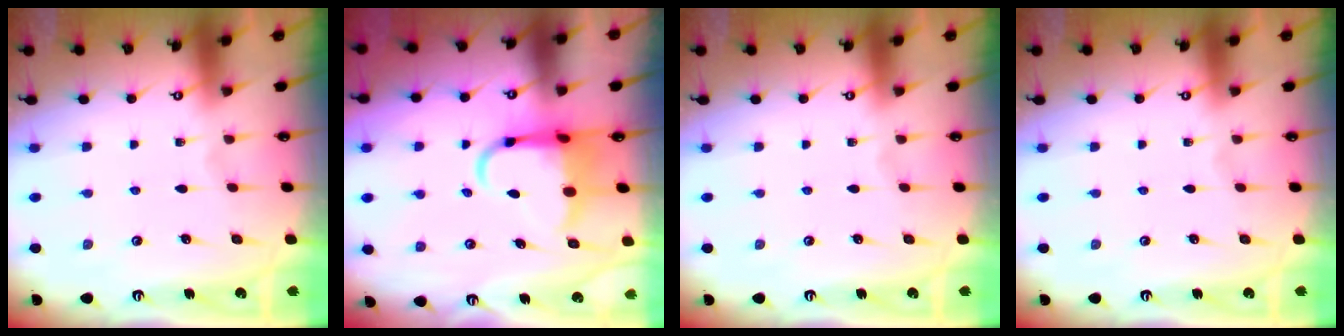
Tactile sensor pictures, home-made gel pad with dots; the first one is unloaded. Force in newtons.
{"total": 7.6, "press": 7.3, "slide": 1.9}
{"total": 0.0}
{"total": 0.0}